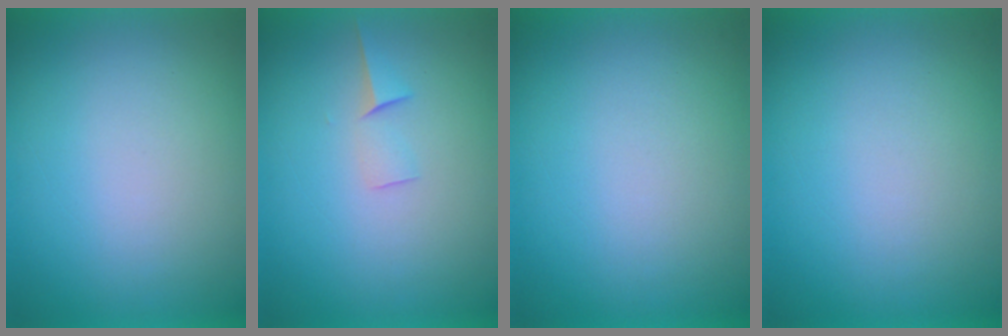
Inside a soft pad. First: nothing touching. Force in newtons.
{"total": 1.5}
{"total": 0.0}
{"total": 0.0}